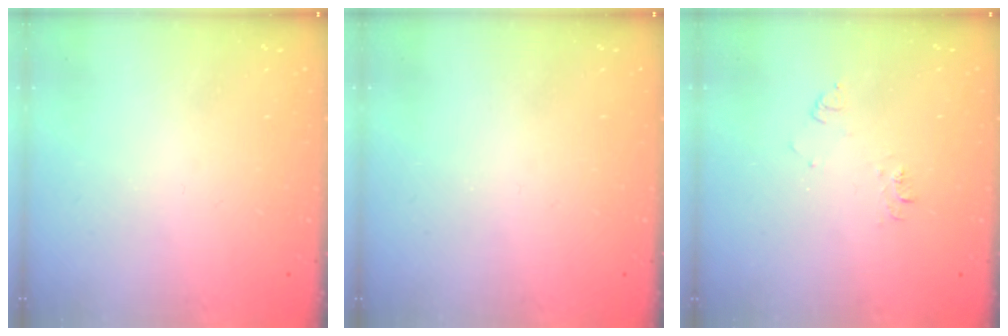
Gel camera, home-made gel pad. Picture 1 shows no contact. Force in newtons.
{"total": 0.0}
{"total": 6.2, "press": 6.2, "slide": 0.5}